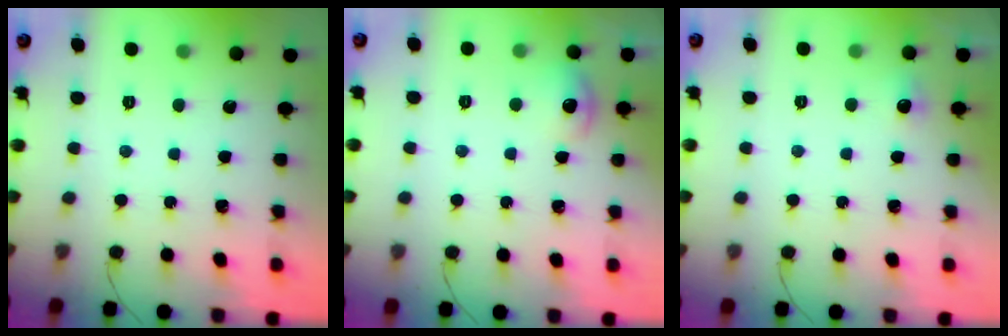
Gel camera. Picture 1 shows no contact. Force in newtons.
{"total": 6.3, "press": 6.1, "slide": 1.7}
{"total": 4.0, "press": 3.7, "slide": 1.6}